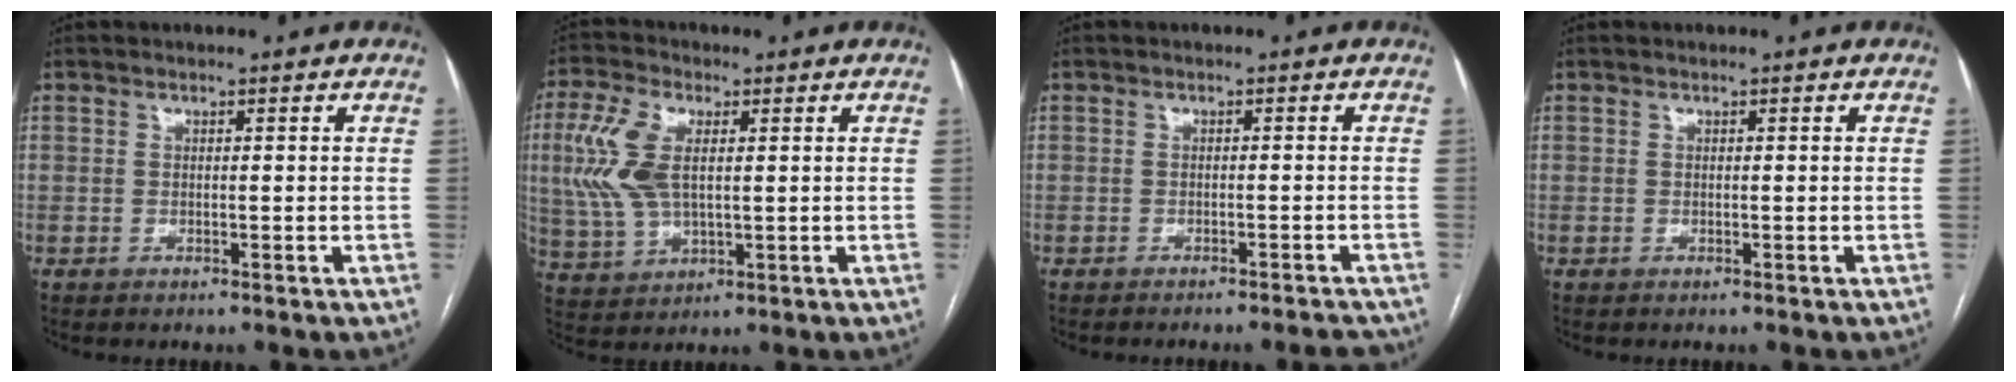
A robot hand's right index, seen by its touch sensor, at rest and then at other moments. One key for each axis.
{"total": 9.9, "fx": 1.9, "fy": 4.5, "fz": 8.6, "tx": -0.216, "ty": 0.012, "tz": 0.040}
{"total": 6.5, "fx": -6.3, "fy": 0.8, "fz": 1.6, "tx": -0.010, "ty": 0.001, "tz": -0.068}
{"total": 0.0}